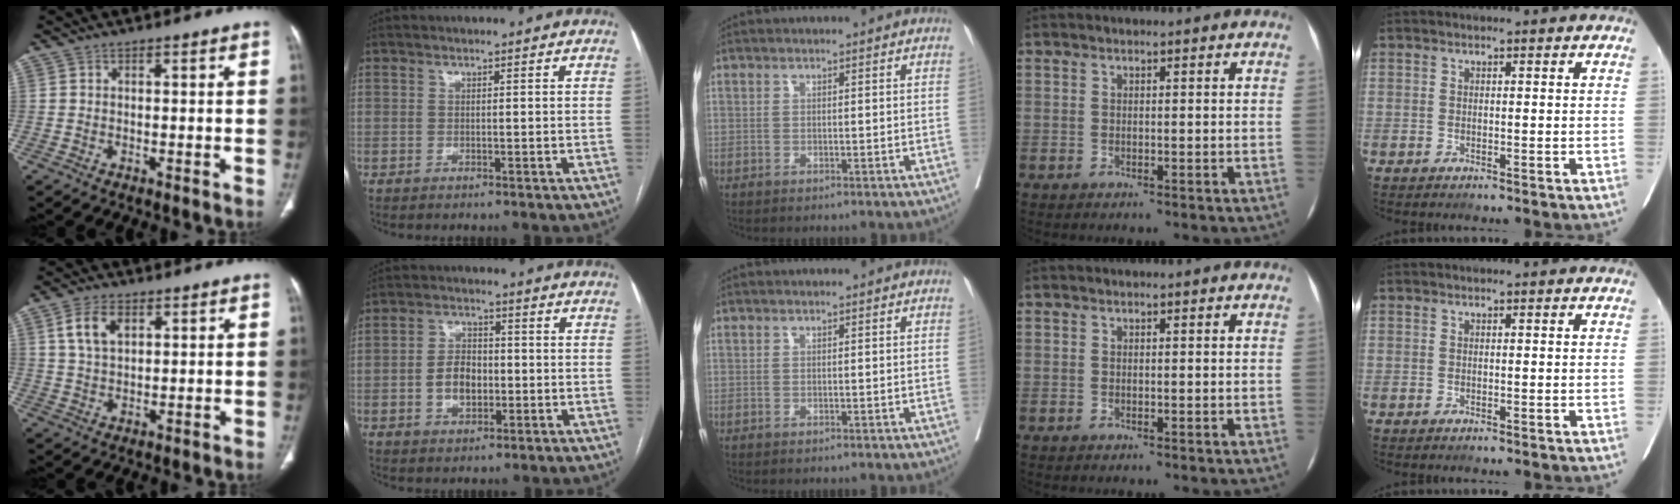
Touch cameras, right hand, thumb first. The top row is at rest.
{"thumb": {"total": 6.4, "force": [2.7, 3.8, 4.5], "torque": [-0.081, -0.006, 0.054]}, "index": {"total": 6.0, "force": [-1.0, 3.9, 4.4], "torque": [-0.087, 0.013, -0.015]}}